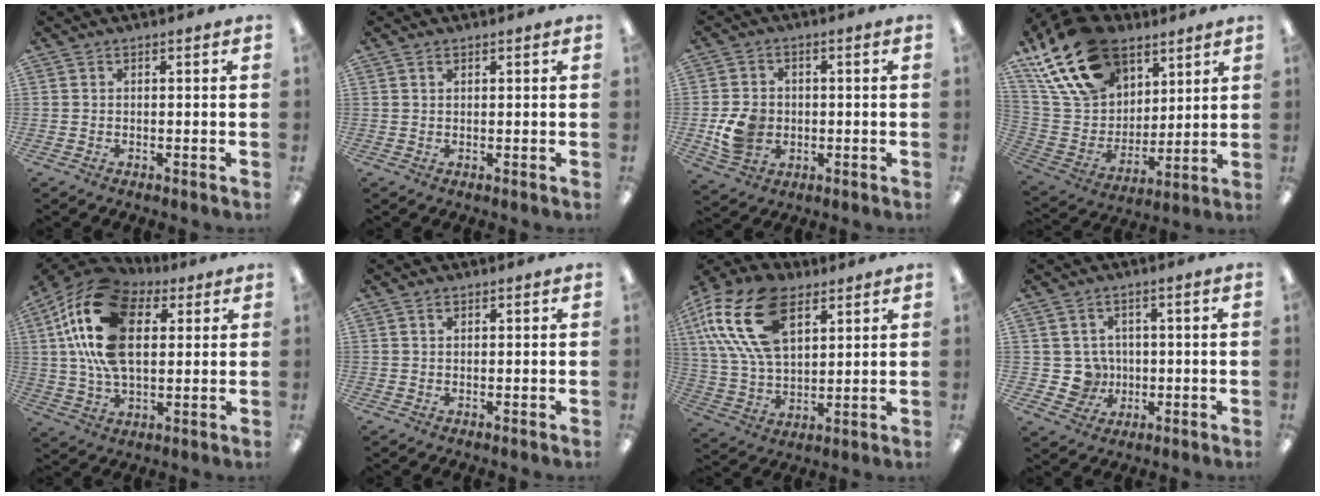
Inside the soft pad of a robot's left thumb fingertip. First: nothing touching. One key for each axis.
{"total": 1.1, "fx": 0.8, "fy": 0.6, "fz": 0.6, "tx": -0.015, "ty": 0.000, "tz": 0.014}
{"total": 7.8, "fx": -1.3, "fy": 6.6, "fz": 4.0, "tx": -0.074, "ty": 0.009, "tz": -0.019}
{"total": 23.8, "fx": 14.5, "fy": 14.7, "fz": 11.8, "tx": -0.236, "ty": -0.068, "tz": 0.269}
{"total": 22.8, "fx": 7.3, "fy": 13.6, "fz": 16.8, "tx": -0.347, "ty": -0.003, "tz": 0.122}
{"total": 1.3, "fx": 0.8, "fy": 0.7, "fz": 0.8, "tx": -0.018, "ty": 0.001, "tz": 0.015}
{"total": 21.0, "fx": 9.7, "fy": 12.3, "fz": 14.0, "tx": -0.314, "ty": -0.023, "tz": 0.174}
{"total": 5.9, "fx": 0.2, "fy": 5.8, "fz": 1.1, "tx": -0.019, "ty": 0.000, "tz": 0.007}